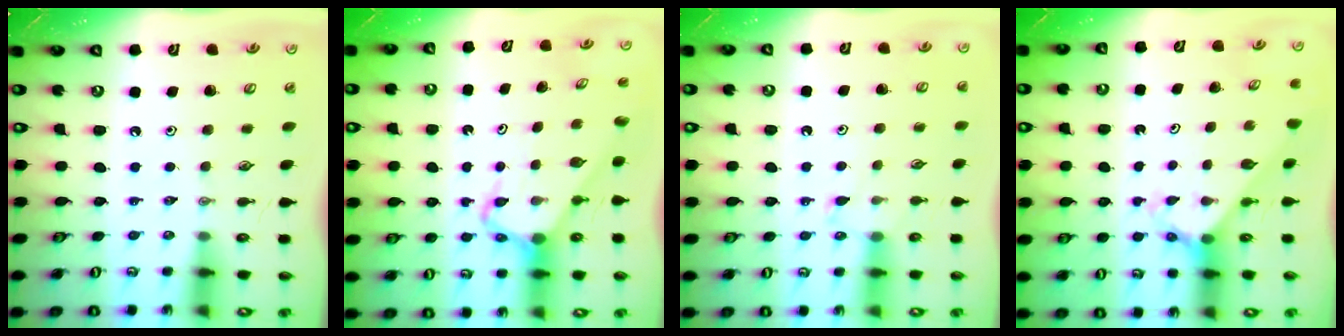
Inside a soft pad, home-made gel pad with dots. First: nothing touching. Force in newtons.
{"total": 5.6, "press": 5.5, "slide": 0.7}
{"total": 6.0, "press": 6.0, "slide": 0.6}
{"total": 2.6, "press": 2.6, "slide": 0.2}